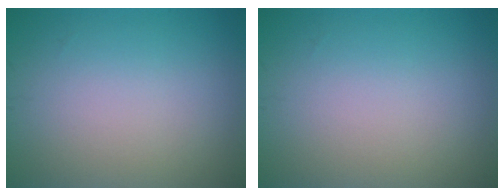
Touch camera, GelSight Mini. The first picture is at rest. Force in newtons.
{"total": 0.0}